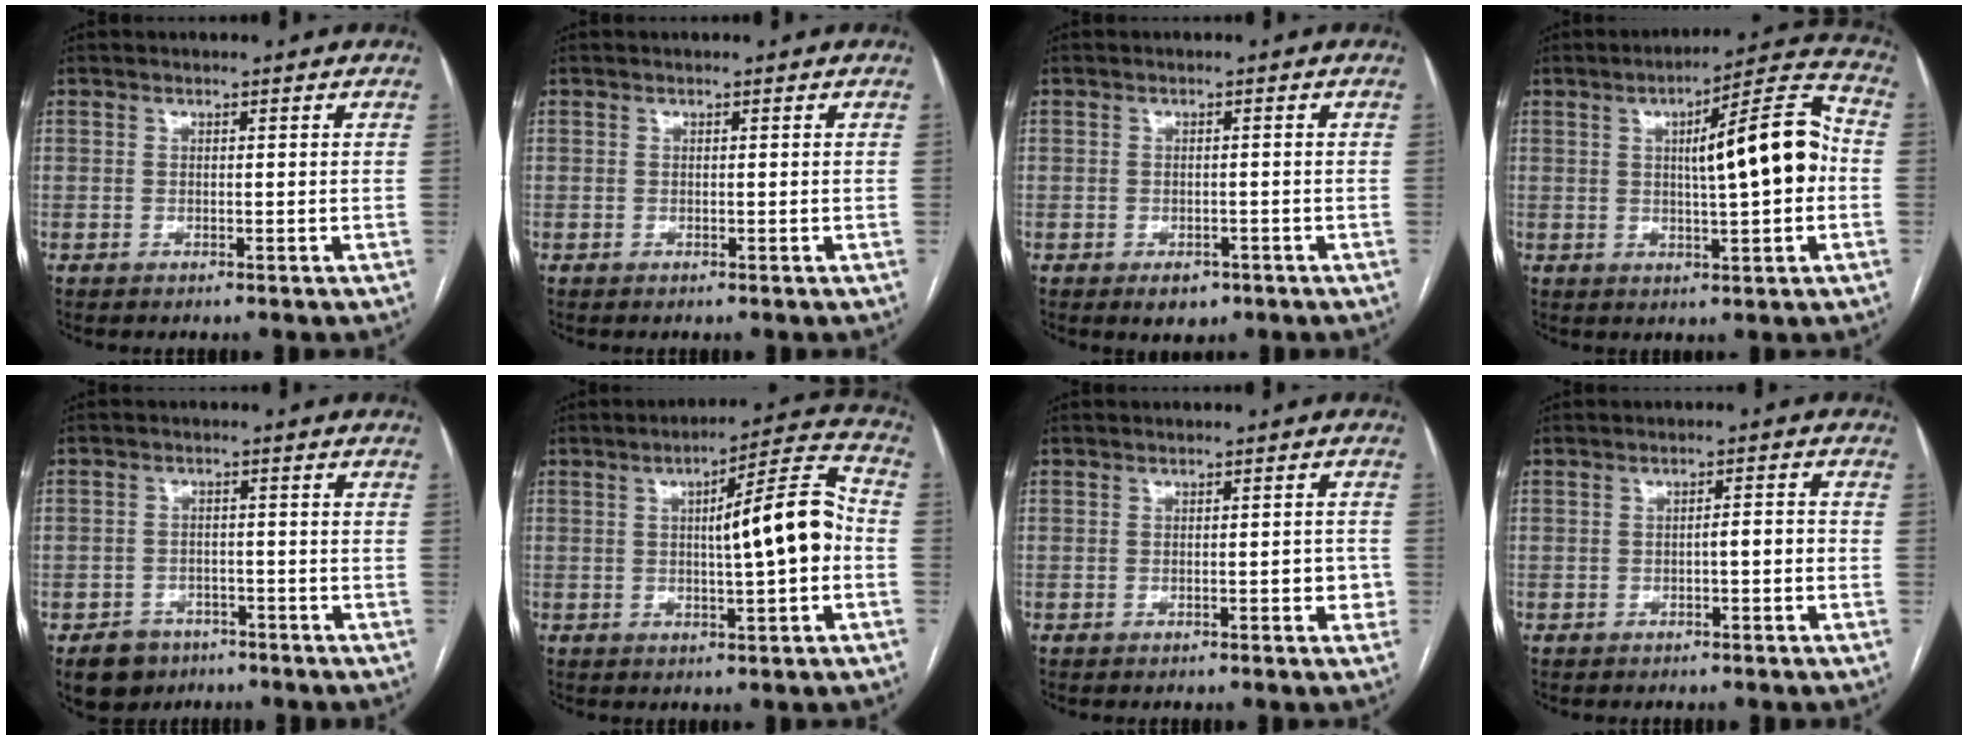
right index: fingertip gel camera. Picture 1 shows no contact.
{"total": 0.0}
{"total": 3.0, "force": [-1.8, 2.0, 1.4], "torque": [-0.014, 0.001, -0.014]}
{"total": 12.7, "force": [0.6, 2.0, 12.5], "torque": [-0.179, 0.031, 0.008]}
{"total": 5.2, "force": [-3.3, 3.9, 0.9], "torque": [-0.015, 0.008, -0.046]}
{"total": 11.3, "force": [-0.3, 1.2, 11.2], "torque": [-0.163, 0.025, -0.005]}
{"total": 2.5, "force": [-0.7, 1.0, 2.2], "torque": [-0.022, 0.004, -0.007]}
{"total": 2.3, "force": [-0.8, 0.5, 2.1], "torque": [-0.030, 0.008, -0.011]}